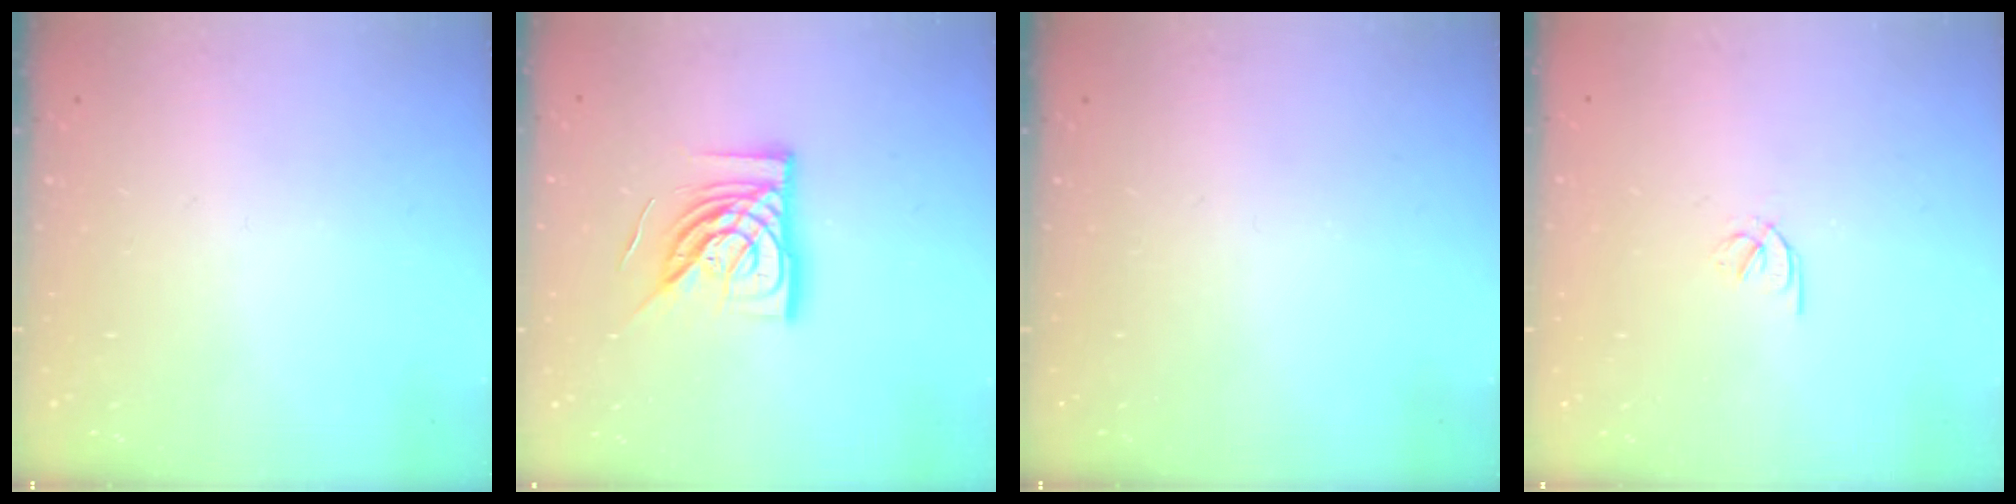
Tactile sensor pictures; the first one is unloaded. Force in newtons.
{"total": 15.0, "press": 15.0, "slide": 1.4}
{"total": 0.0}
{"total": 1.9, "press": 1.9, "slide": 0.3}